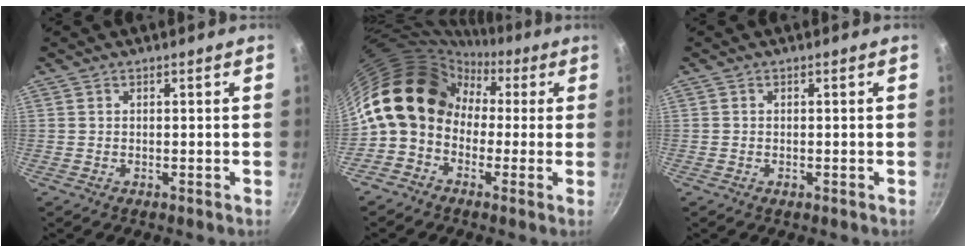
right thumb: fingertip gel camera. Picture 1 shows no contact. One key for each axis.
{"total": 16.1, "fx": 0.3, "fy": 13.2, "fz": 9.3, "tx": -0.130, "ty": 0.055, "tz": -0.018}
{"total": 0.6, "fx": -0.3, "fy": 0.5, "fz": 0.3, "tx": -0.004, "ty": 0.001, "tz": -0.007}